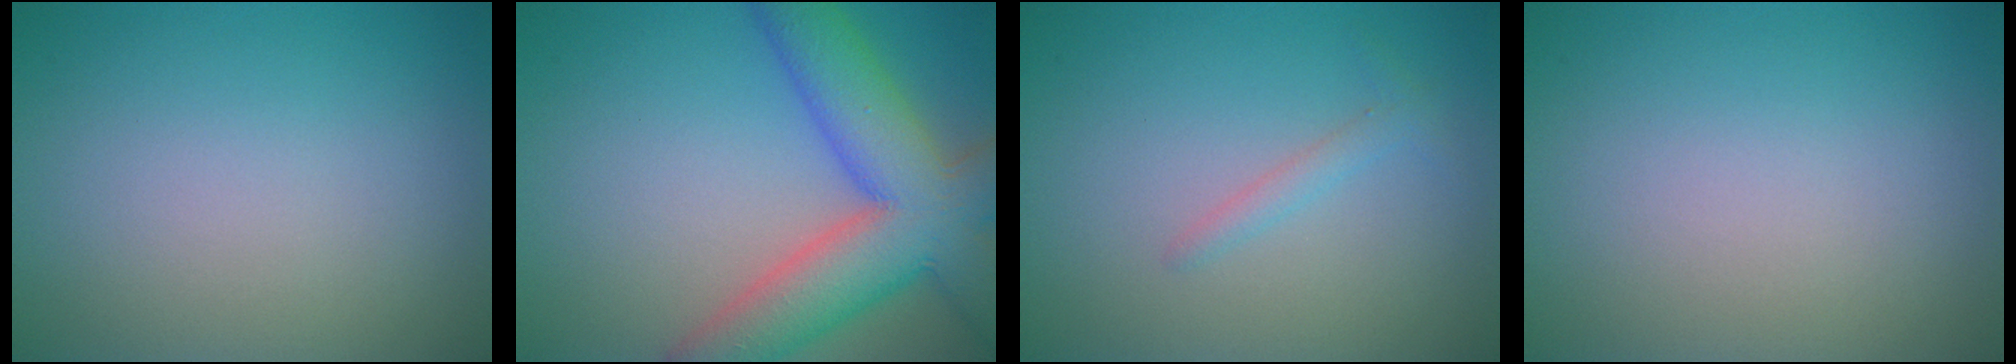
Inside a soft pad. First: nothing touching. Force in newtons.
{"total": 10.2, "press": 10.2, "slide": 0.5}
{"total": 1.2, "press": 1.2, "slide": 0.1}
{"total": 0.0}